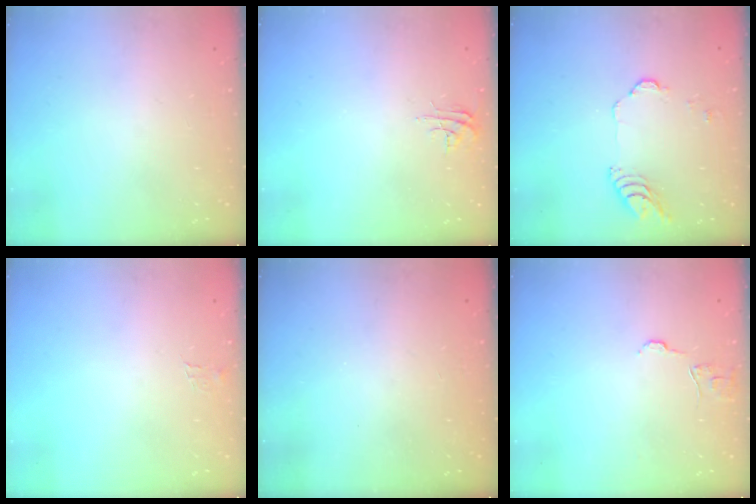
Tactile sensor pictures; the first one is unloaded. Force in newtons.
{"total": 4.7, "press": 4.6, "slide": 0.3}
{"total": 6.8, "press": 6.7, "slide": 0.7}
{"total": 3.3, "press": 3.3, "slide": 0.3}
{"total": 0.0}
{"total": 6.1, "press": 6.1, "slide": 0.4}